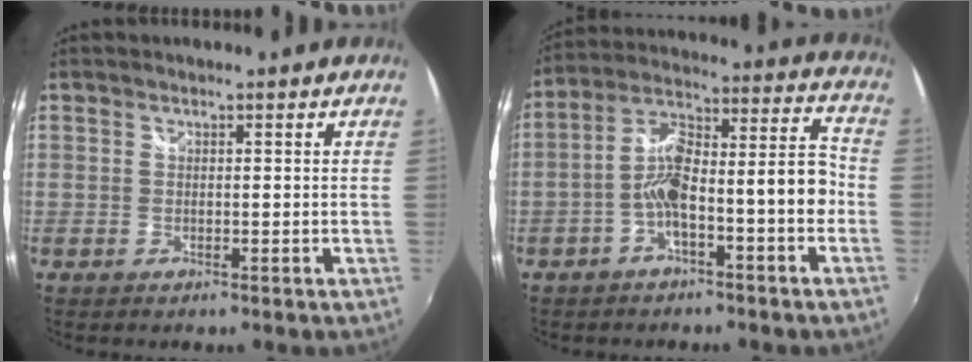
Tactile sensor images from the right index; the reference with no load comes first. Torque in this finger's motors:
{"motor_torque": [1.88, -0.26, 0.92, 0.21]}